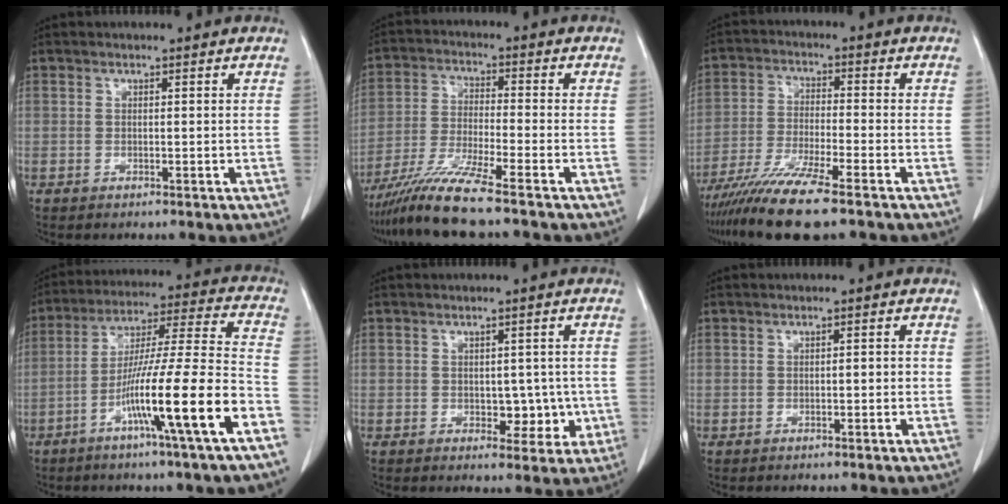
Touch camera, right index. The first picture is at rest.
{"total": 9.4, "force": [-7.5, -1.3, 5.6], "torque": [-0.112, -0.031, -0.142]}
{"total": 10.2, "force": [-7.8, 0.1, 6.6], "torque": [-0.123, -0.031, -0.141]}
{"total": 17.5, "force": [-7.9, -1.0, 15.5], "torque": [-0.270, -0.011, -0.137]}
{"total": 5.0, "force": [-0.7, 3.4, 3.6], "torque": [-0.031, 0.011, 0.000]}
{"total": 1.2, "force": [-0.3, 0.4, 1.1], "torque": [-0.015, 0.003, -0.003]}